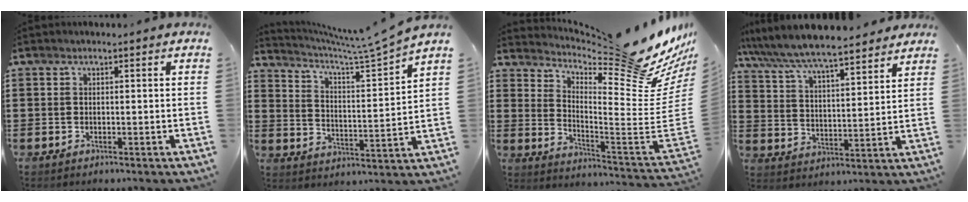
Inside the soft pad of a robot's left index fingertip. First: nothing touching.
{"total": 5.8, "force": [5.0, -0.9, 2.8], "torque": [-0.068, -0.045, 0.072]}
{"total": 13.4, "force": [11.1, 2.1, 7.2], "torque": [-0.109, -0.103, 0.179]}
{"total": 6.8, "force": [6.4, 0.4, 2.2], "torque": [-0.071, -0.039, 0.108]}